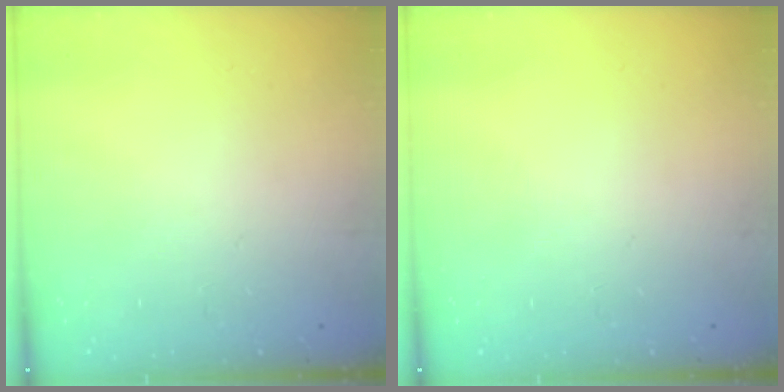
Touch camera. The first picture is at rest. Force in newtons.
{"total": 0.0}